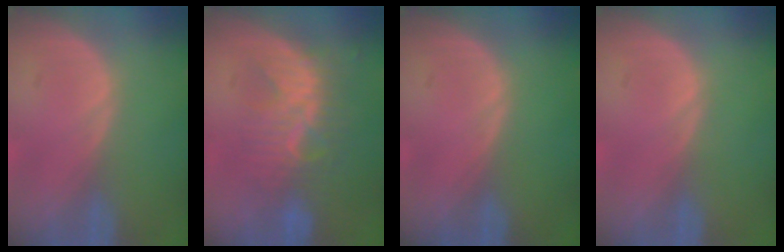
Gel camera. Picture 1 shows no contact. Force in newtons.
{"total": 8.4, "press": 7.5, "slide": 3.9}
{"total": 0.0}
{"total": 0.0}